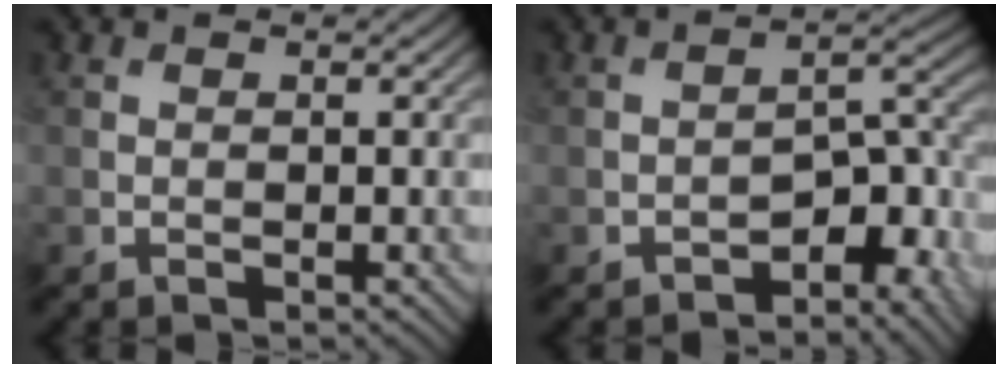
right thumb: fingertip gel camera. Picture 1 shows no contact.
{"total": 6.6, "force": [-4.1, 2.6, 4.5], "torque": [-0.051, 0.010, -0.070]}